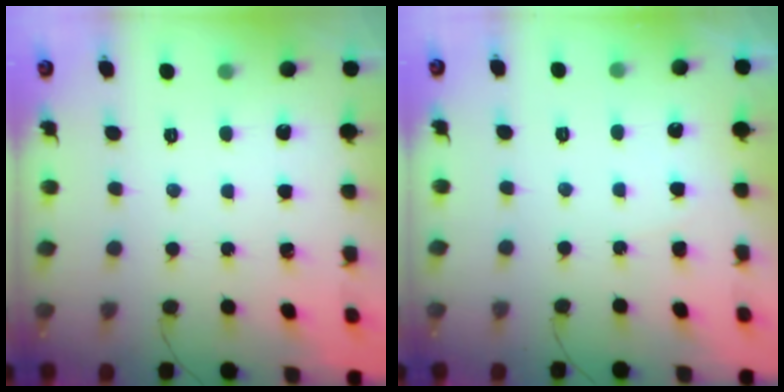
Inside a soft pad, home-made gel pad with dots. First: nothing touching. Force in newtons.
{"total": 4.2, "press": 4.2, "slide": 0.3}